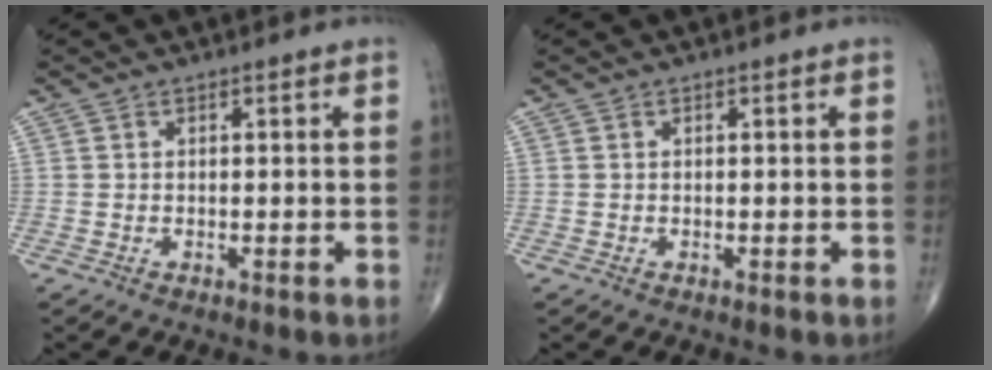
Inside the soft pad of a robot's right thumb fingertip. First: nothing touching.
{"total": 0.0}